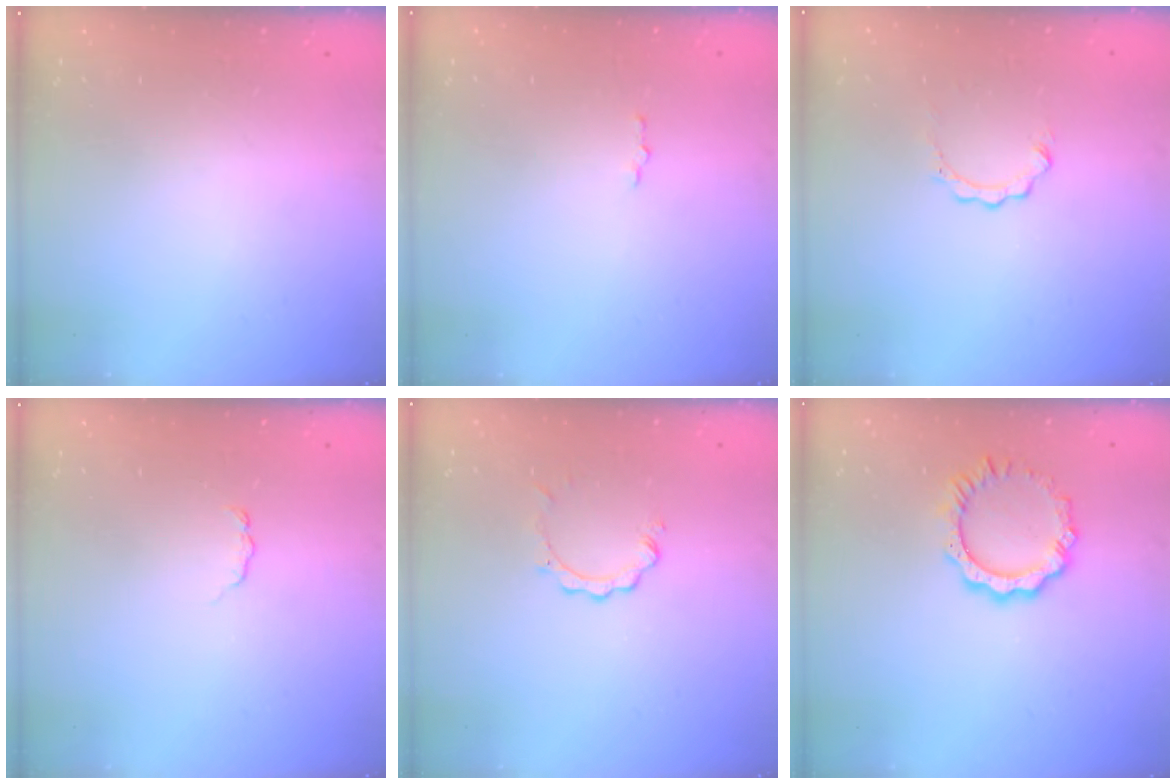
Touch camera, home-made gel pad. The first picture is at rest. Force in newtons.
{"total": 1.5, "press": 1.5, "slide": 0.2}
{"total": 2.8, "press": 2.8, "slide": 0.2}
{"total": 3.7, "press": 3.6, "slide": 0.4}
{"total": 2.1, "press": 2.1, "slide": 0.2}
{"total": 8.1, "press": 8.1, "slide": 0.7}